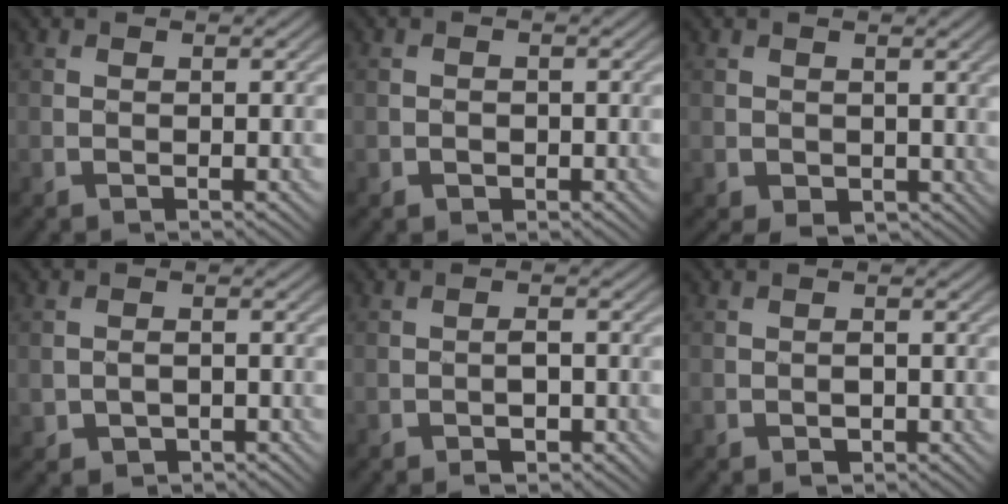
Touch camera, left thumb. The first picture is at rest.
{"total": 0.9, "force": [-0.4, 0.8, 0.1], "torque": [0.000, 0.001, -0.007]}
{"total": 2.7, "force": [-0.9, 2.1, 1.5], "torque": [-0.033, -0.014, -0.015]}
{"total": 2.5, "force": [-1.1, 1.9, 1.2], "torque": [-0.024, 0.000, -0.020]}
{"total": 2.2, "force": [-1.3, 1.3, 1.2], "torque": [-0.016, 0.004, -0.025]}
{"total": 1.5, "force": [-0.8, 1.1, 0.7], "torque": [-0.008, 0.001, -0.014]}